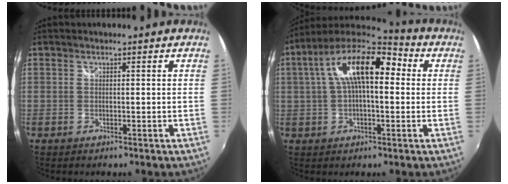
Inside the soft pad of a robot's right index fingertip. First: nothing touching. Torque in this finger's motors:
{"motor_torque": [0.77, -0.08, 1.06, 0.21]}